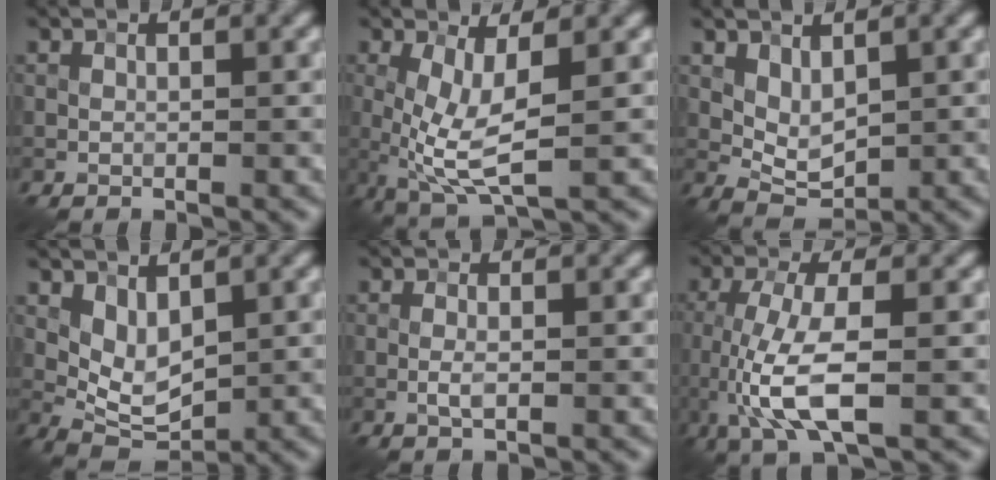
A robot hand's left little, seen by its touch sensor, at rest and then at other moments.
{"total": 6.1, "force": [-0.5, 2.2, 5.6], "torque": [-0.127, -0.012, -0.005]}
{"total": 2.7, "force": [0.8, 1.7, 2.0], "torque": [-0.040, -0.010, 0.021]}
{"total": 3.5, "force": [1.0, 2.1, 2.6], "torque": [-0.051, -0.012, 0.023]}
{"total": 1.0, "force": [-0.3, 0.2, 0.9], "torque": [-0.022, 0.001, -0.009]}
{"total": 6.6, "force": [-1.6, 2.2, 6.1], "torque": [-0.141, -0.008, -0.028]}